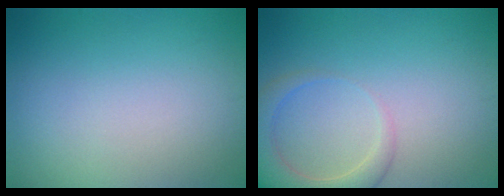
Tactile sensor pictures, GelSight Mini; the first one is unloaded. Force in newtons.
{"total": 4.8, "press": 4.8, "slide": 0.6}